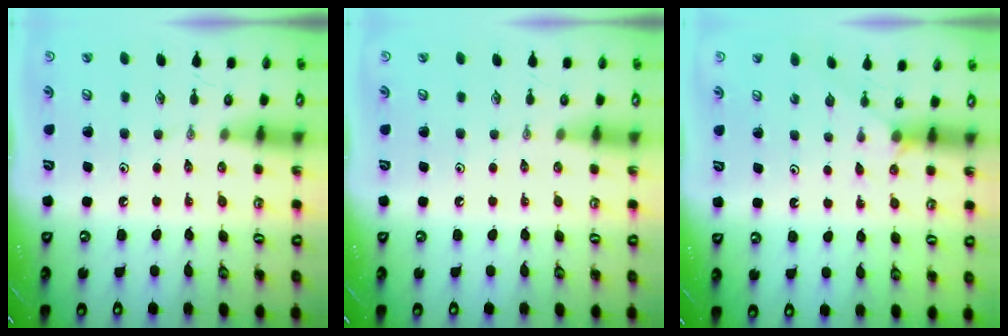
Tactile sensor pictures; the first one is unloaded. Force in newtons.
{"total": 0.0}
{"total": 3.9, "press": 3.9, "slide": 0.4}